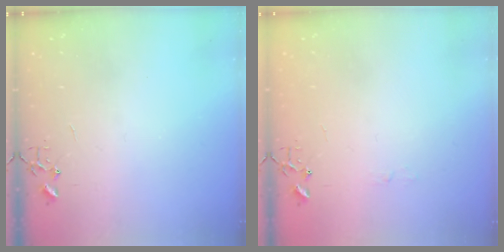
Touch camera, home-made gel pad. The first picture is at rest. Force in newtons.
{"total": 3.6, "press": 3.6, "slide": 0.4}